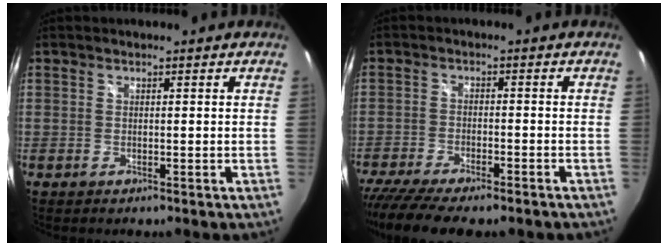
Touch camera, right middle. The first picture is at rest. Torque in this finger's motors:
{"motor_torque": [1.07, -1.07, 0.23, 0.13]}